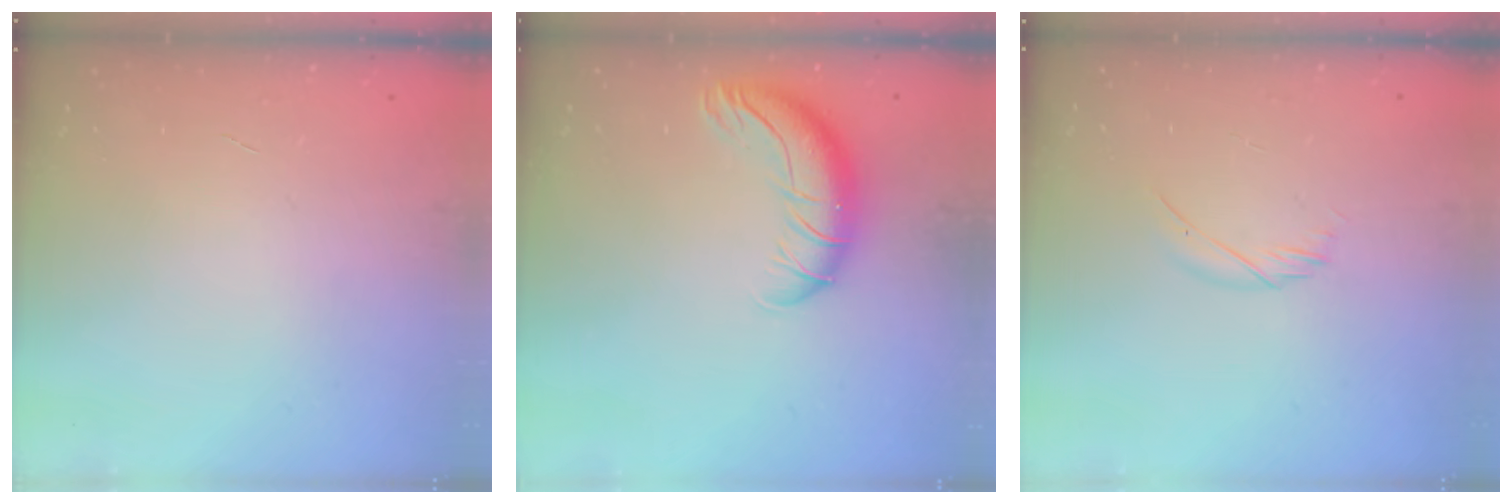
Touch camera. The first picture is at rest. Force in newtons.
{"total": 11.6, "press": 11.2, "slide": 3.0}
{"total": 5.2, "press": 5.1, "slide": 1.0}